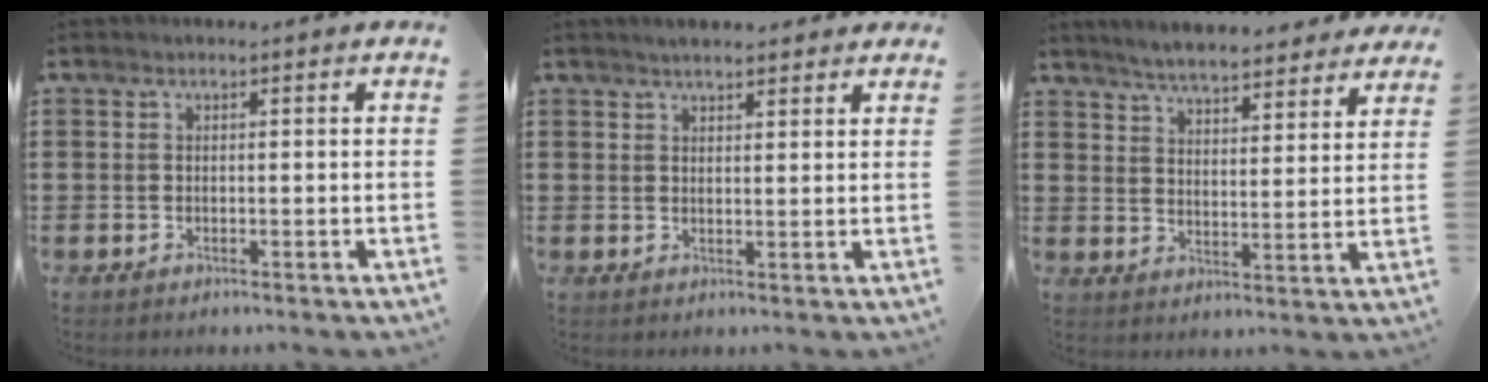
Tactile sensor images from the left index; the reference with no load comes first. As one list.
[{"total": 2.7, "force": [2.5, 0.6, 0.9], "torque": [-0.022, 0.002, 0.045]}, {"total": 5.3, "force": [5.2, 0.2, 1.0], "torque": [-0.043, -0.027, 0.091]}]